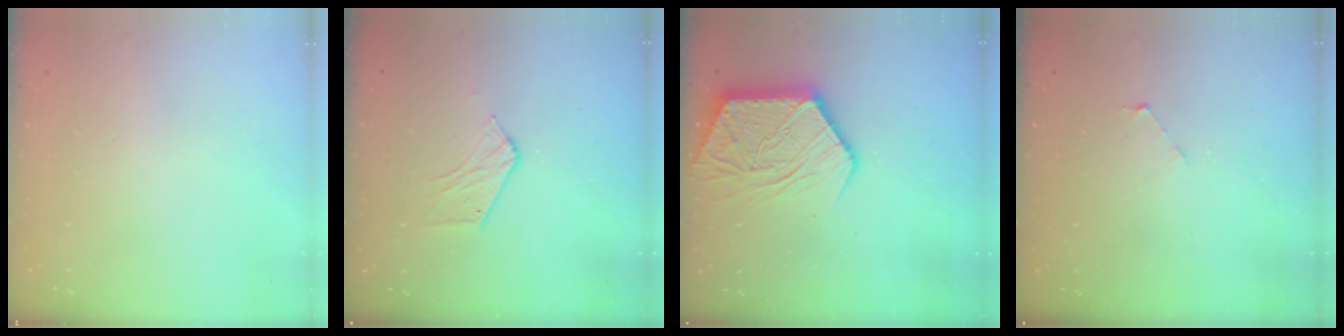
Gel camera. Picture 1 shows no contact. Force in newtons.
{"total": 5.8, "press": 5.8, "slide": 0.5}
{"total": 16.7, "press": 16.7, "slide": 1.3}
{"total": 2.8, "press": 2.8, "slide": 0.2}